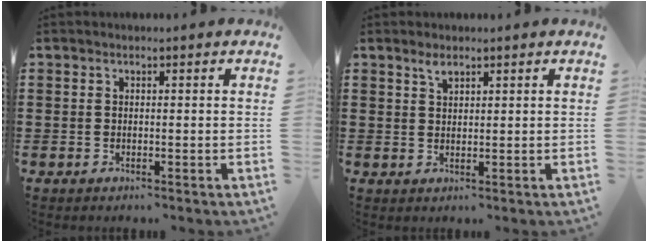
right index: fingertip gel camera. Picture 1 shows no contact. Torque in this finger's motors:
{"motor_torque": [0.17, 0.23, 0.00, 0.00]}